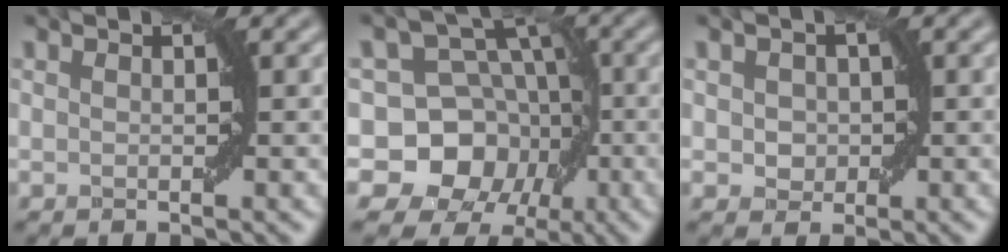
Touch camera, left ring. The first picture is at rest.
{"total": 10.8, "force": [-3.0, 9.7, 3.7], "torque": [-0.046, 0.016, -0.081]}
{"total": 1.9, "force": [0.1, 1.6, 0.9], "torque": [-0.013, 0.000, -0.001]}